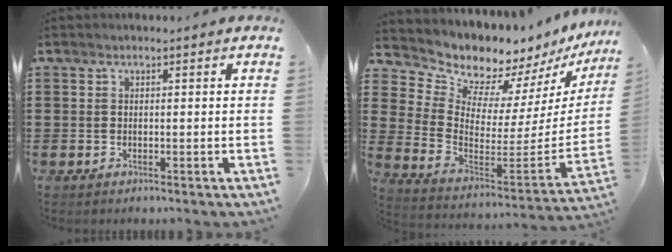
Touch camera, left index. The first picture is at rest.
{"total": 7.9, "force": [7.7, 1.8, -0.2], "torque": [-0.053, -0.076, 0.136]}